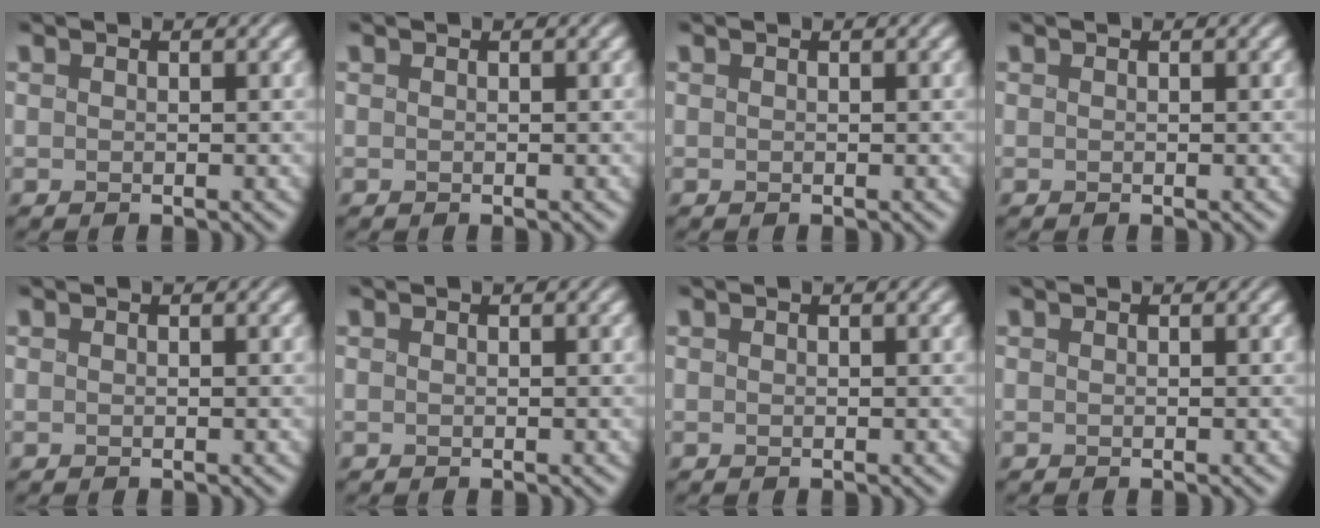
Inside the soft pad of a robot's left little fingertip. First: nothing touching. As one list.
[{"total": 0.0}, {"total": 0.0}, {"total": 0.0}, {"total": 0.0}, {"total": 0.0}, {"total": 0.0}, {"total": 0.0}]